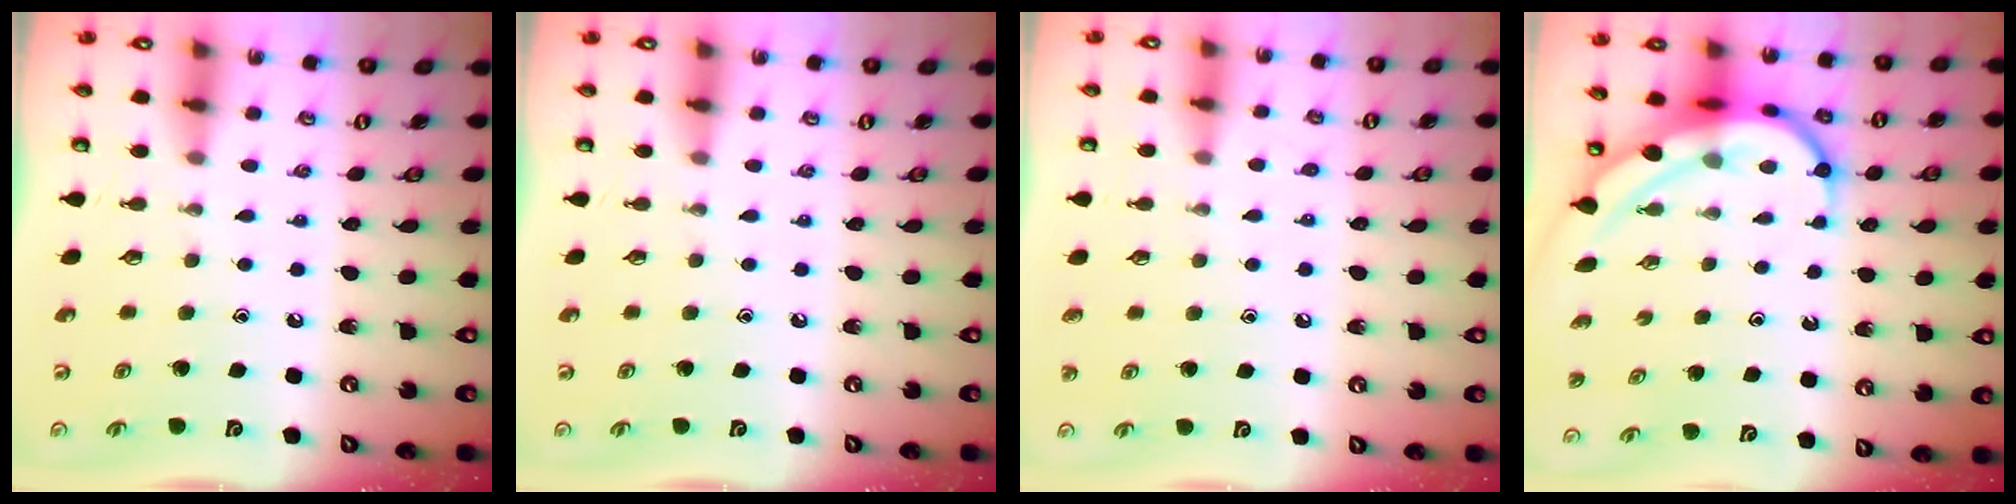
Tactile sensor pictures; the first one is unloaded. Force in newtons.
{"total": 0.0}
{"total": 4.7, "press": 4.7, "slide": 0.5}
{"total": 9.8, "press": 9.7, "slide": 1.0}